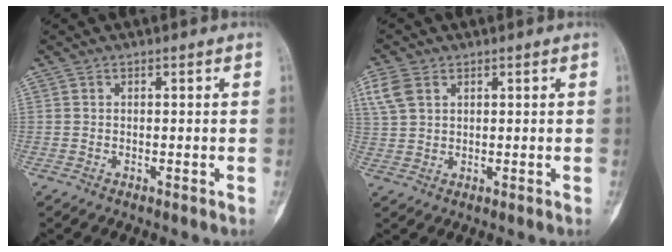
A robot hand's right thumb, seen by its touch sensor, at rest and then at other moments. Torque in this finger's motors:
{"motor_torque": [0.05, 1.09, 0.54, 0.15, 0.21]}